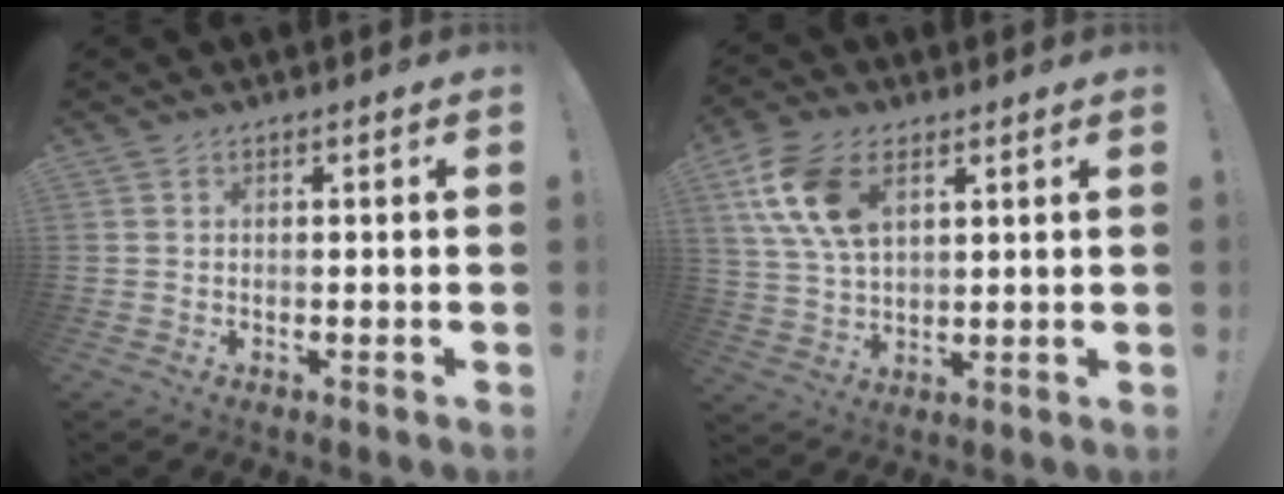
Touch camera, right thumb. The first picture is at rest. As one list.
[{"total": 13.9, "force": [5.8, 8.2, 9.5], "torque": [-0.194, -0.005, 0.111]}]